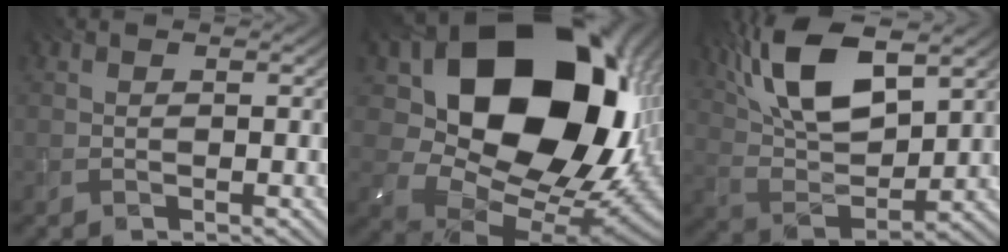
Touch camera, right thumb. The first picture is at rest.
{"total": 22.5, "force": [6.1, 16.5, 14.0], "torque": [-0.271, -0.025, 0.153]}
{"total": 13.4, "force": [6.8, 5.5, 10.1], "torque": [-0.222, 0.010, 0.134]}